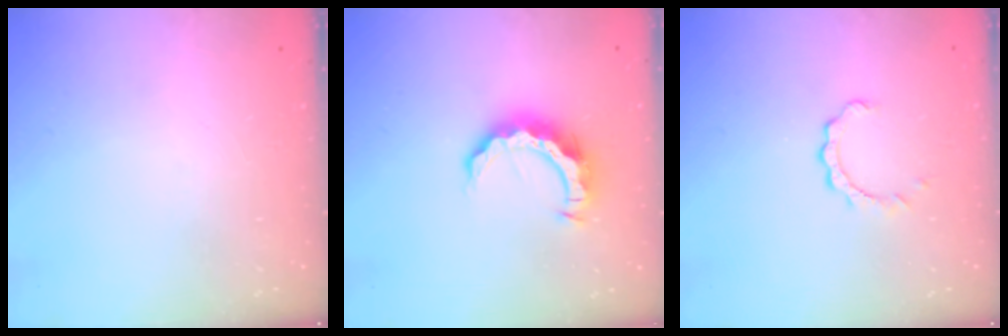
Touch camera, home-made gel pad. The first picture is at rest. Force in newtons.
{"total": 9.7, "press": 9.7, "slide": 0.5}
{"total": 3.8, "press": 3.7, "slide": 0.3}